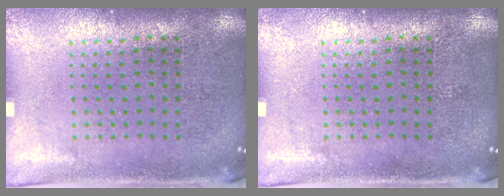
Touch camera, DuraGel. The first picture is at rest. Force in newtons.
{"total": 0.0}